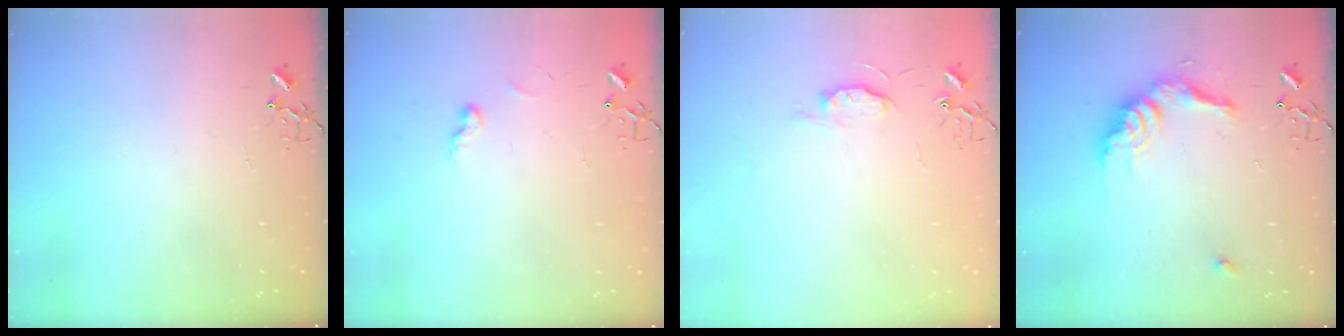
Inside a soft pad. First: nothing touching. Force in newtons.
{"total": 5.3, "press": 5.2, "slide": 0.7}
{"total": 6.4, "press": 6.4, "slide": 0.8}
{"total": 15.2, "press": 15.2, "slide": 0.9}